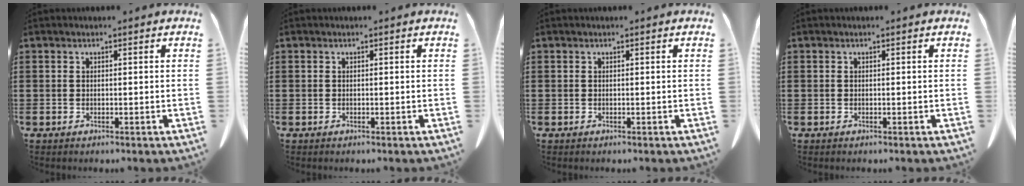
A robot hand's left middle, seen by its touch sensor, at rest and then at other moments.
{"total": 0.0}
{"total": 0.0}
{"total": 0.0}